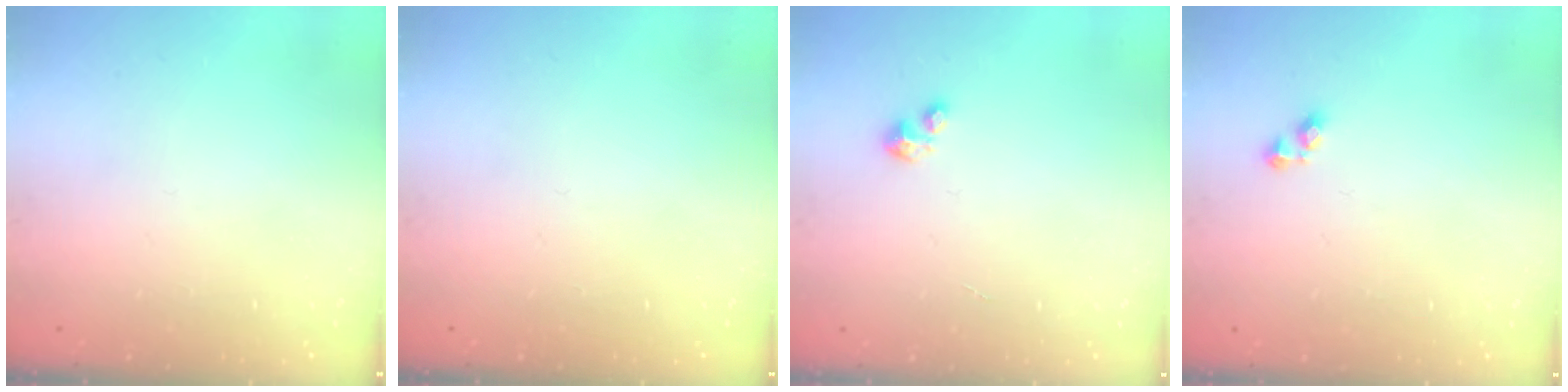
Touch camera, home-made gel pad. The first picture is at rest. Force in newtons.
{"total": 0.0}
{"total": 2.0, "press": 2.0, "slide": 0.2}
{"total": 2.7, "press": 2.7, "slide": 0.4}